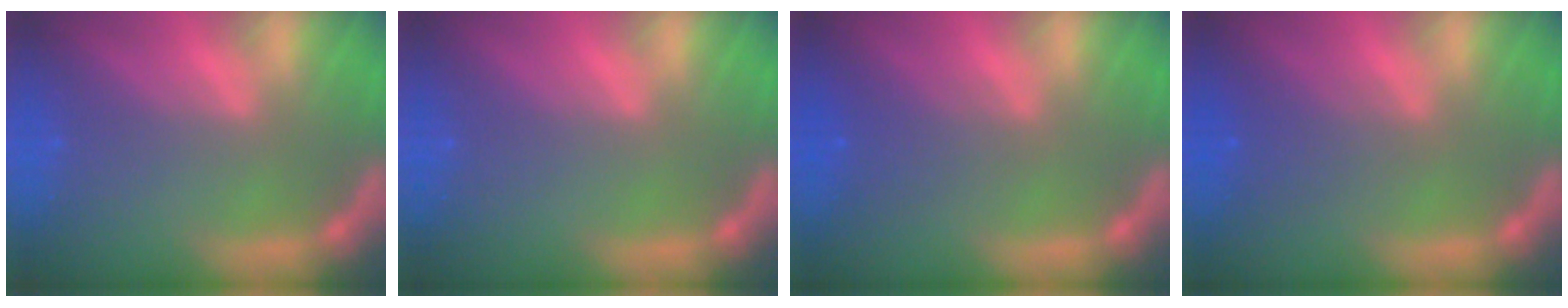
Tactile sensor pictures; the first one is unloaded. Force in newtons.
{"total": 0.0}
{"total": 2.5}
{"total": 2.5}